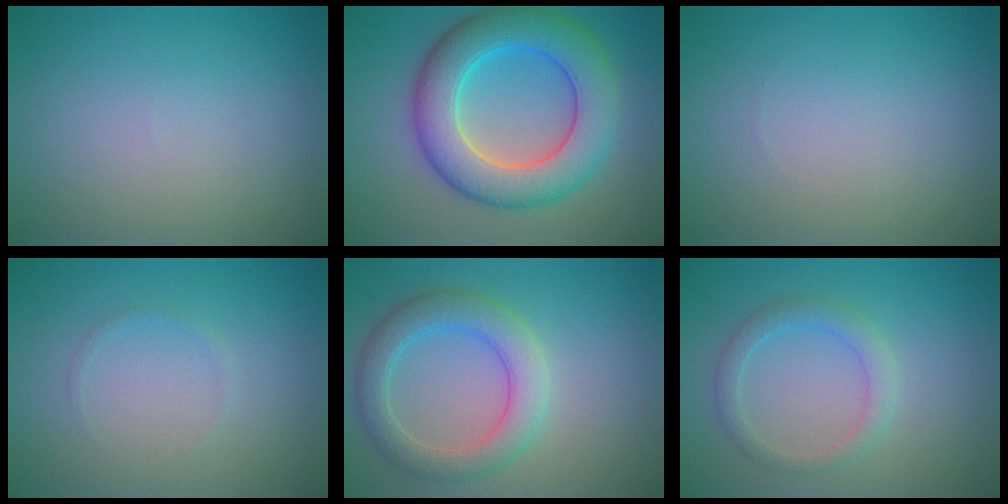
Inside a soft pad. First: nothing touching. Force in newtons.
{"total": 9.0, "press": 9.0, "slide": 0.1}
{"total": 0.0}
{"total": 0.5, "press": 0.5, "slide": 0.0}
{"total": 4.6, "press": 4.6, "slide": 0.2}
{"total": 2.3, "press": 2.2, "slide": 0.1}